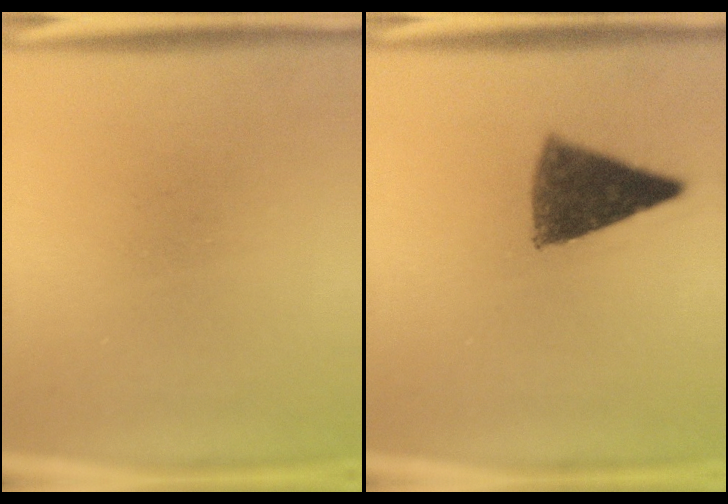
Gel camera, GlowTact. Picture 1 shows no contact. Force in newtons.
{"total": 9.4}